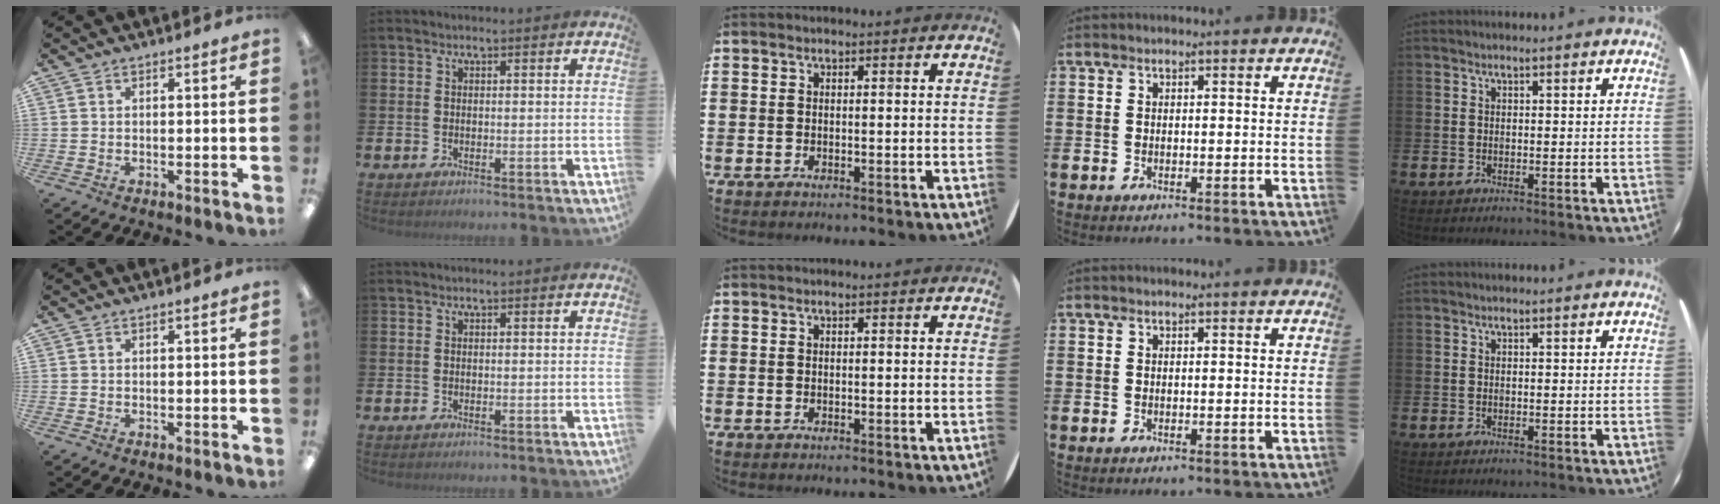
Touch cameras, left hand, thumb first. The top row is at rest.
{}